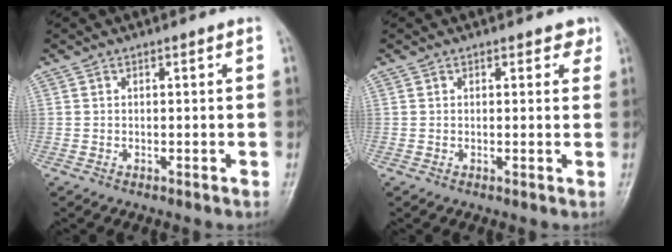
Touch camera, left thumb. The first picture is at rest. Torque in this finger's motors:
{"motor_torque": [-0.11, -0.02, 0.05, -0.01, 0.04]}